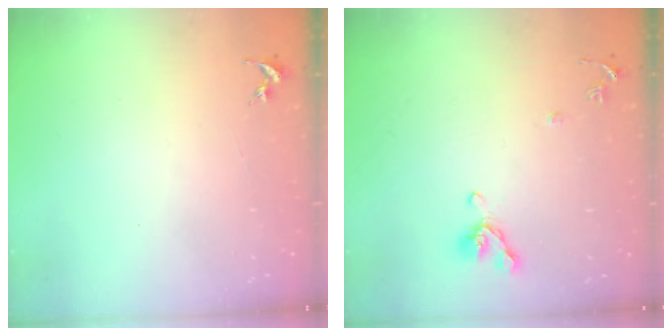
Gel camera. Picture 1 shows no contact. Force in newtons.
{"total": 8.4, "press": 8.3, "slide": 1.5}